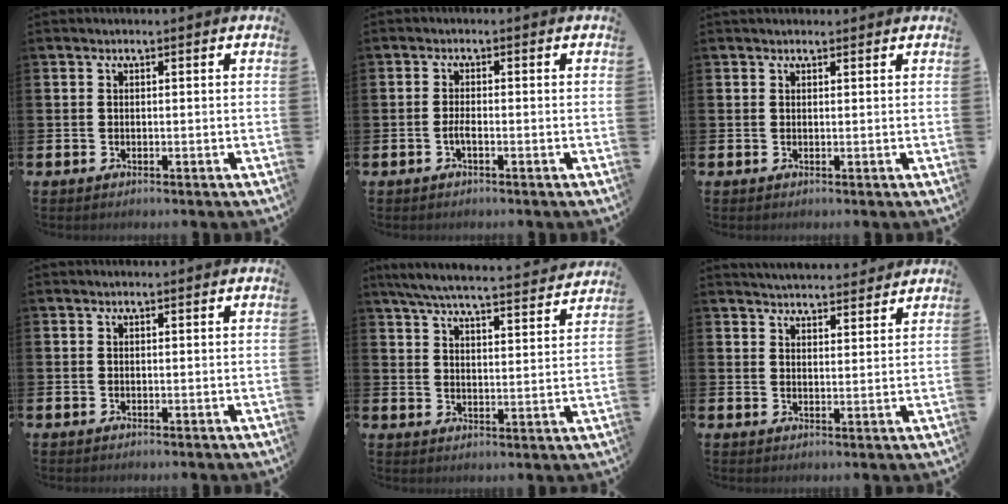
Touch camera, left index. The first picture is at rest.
{"total": 1.3, "force": [-0.6, 0.3, 1.1], "torque": [-0.027, 0.002, -0.010]}
{"total": 0.9, "force": [0.8, 0.3, 0.2], "torque": [0.009, -0.002, 0.013]}
{"total": 0.0}
{"total": 6.7, "force": [6.3, 0.5, 2.1], "torque": [-0.056, -0.049, 0.109]}
{"total": 4.3, "force": [4.3, 0.5, 0.0], "torque": [-0.007, -0.025, 0.078]}